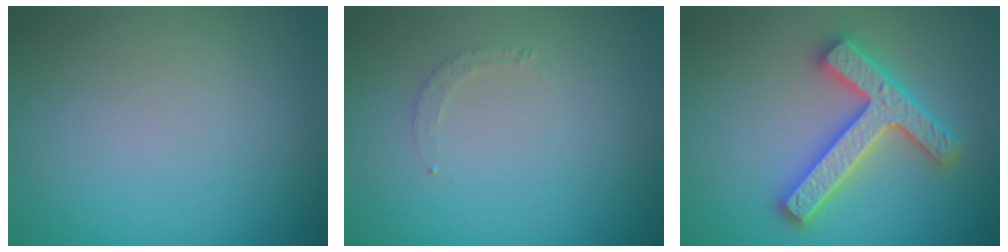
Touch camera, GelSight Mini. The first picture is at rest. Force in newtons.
{"total": 0.9, "press": 0.9, "slide": 0.2}
{"total": 4.7, "press": 4.6, "slide": 0.9}